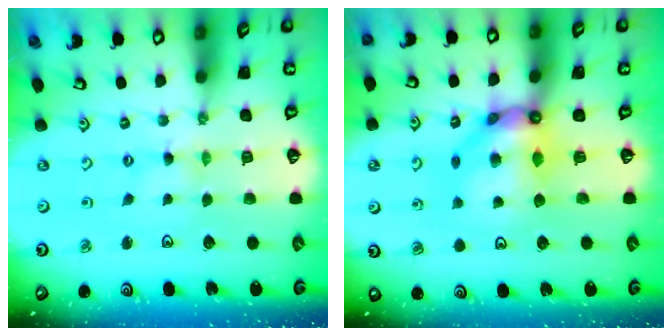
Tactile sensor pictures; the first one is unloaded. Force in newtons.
{"total": 11.6, "press": 11.5, "slide": 1.6}